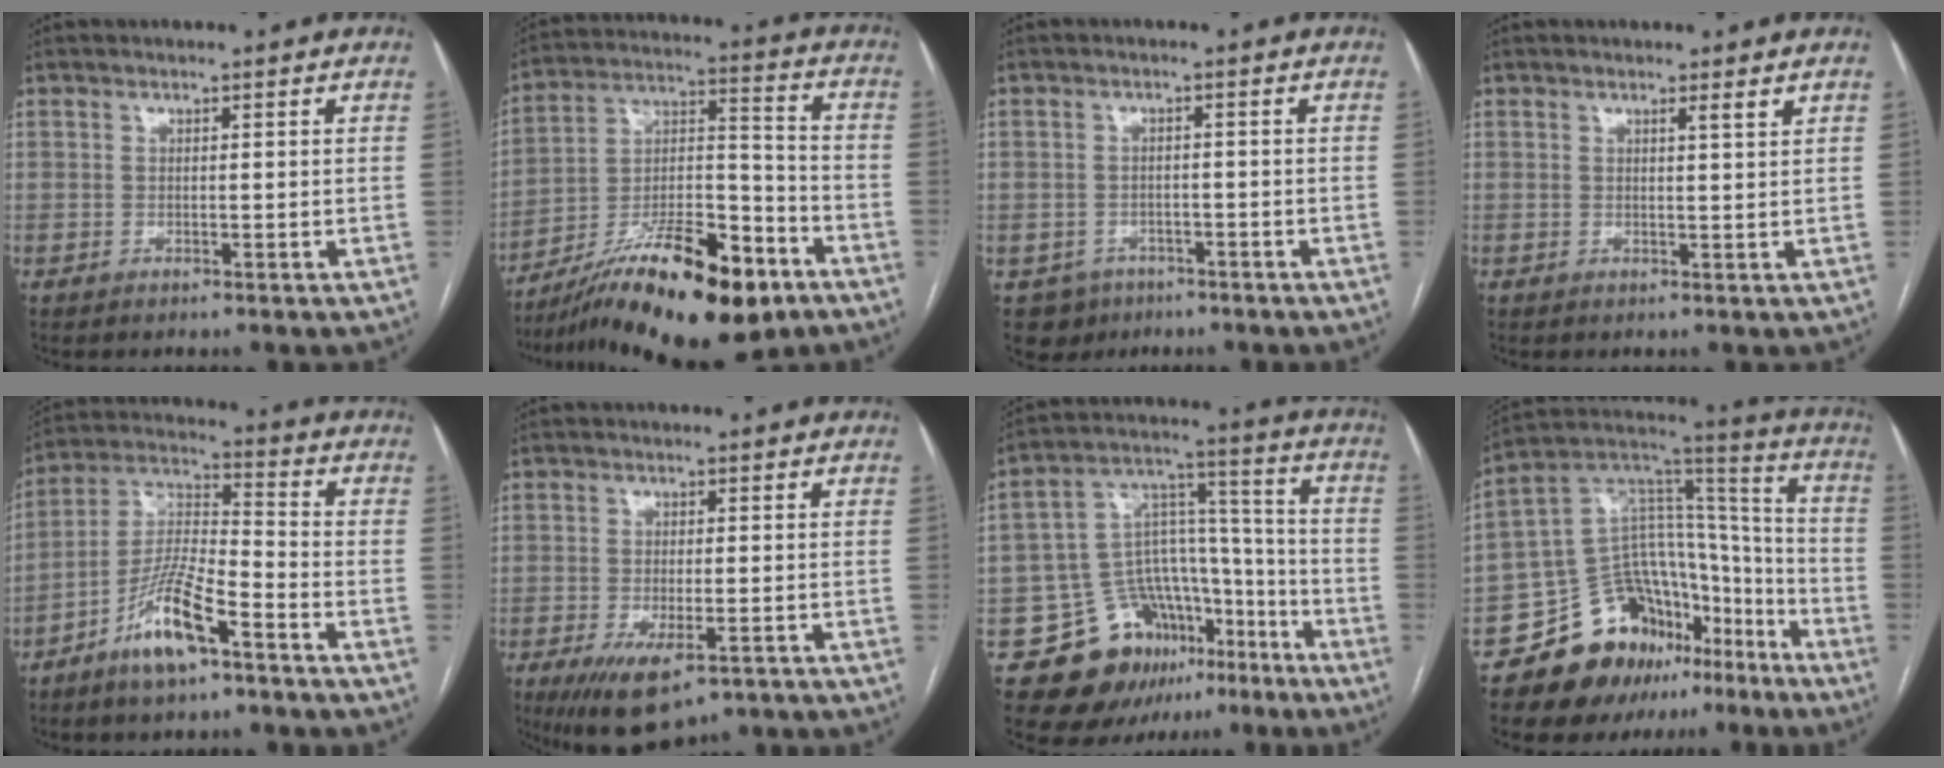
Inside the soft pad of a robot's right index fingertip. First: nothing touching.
{"total": 22.7, "force": [-14.6, 6.0, 16.4], "torque": [-0.253, 0.005, -0.237]}
{"total": 4.7, "force": [-2.5, 3.9, 0.3], "torque": [-0.001, 0.009, -0.033]}
{"total": 1.3, "force": [1.0, -0.3, 0.8], "torque": [-0.019, -0.005, 0.016]}
{"total": 11.4, "force": [-6.8, 2.2, 9.0], "torque": [-0.186, -0.005, -0.130]}
{"total": 8.7, "force": [-5.0, 3.2, 6.4], "torque": [-0.108, -0.018, -0.074]}
{"total": 16.8, "force": [-10.4, 11.1, 7.3], "torque": [-0.105, 0.083, -0.156]}
{"total": 18.9, "force": [-13.0, 11.3, 7.7], "torque": [-0.108, 0.099, -0.207]}